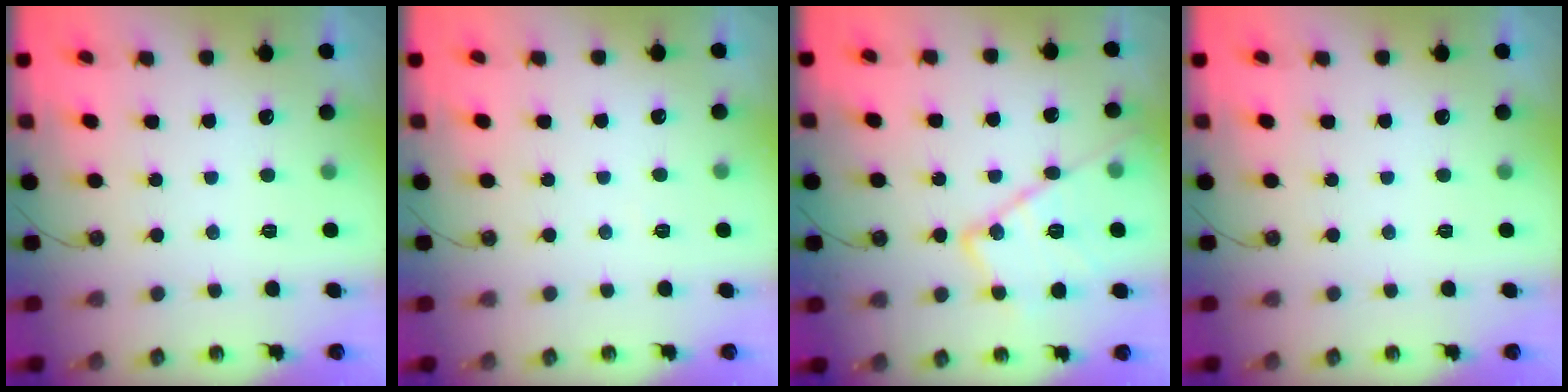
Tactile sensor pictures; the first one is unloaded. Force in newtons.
{"total": 2.6, "press": 2.5, "slide": 0.5}
{"total": 18.5, "press": 18.4, "slide": 1.7}
{"total": 0.0}